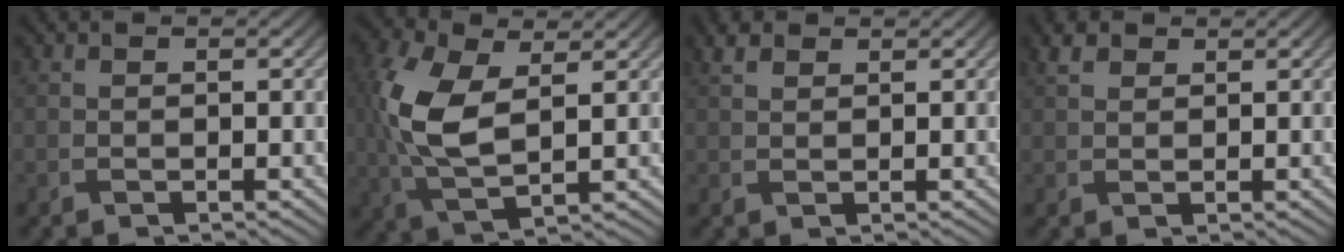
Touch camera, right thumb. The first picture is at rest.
{"total": 10.7, "force": [1.9, 5.6, 9.0], "torque": [-0.241, 0.000, 0.036]}
{"total": 1.8, "force": [1.3, 0.7, 0.9], "torque": [-0.025, 0.009, 0.029]}
{"total": 1.9, "force": [1.3, 1.0, 0.9], "torque": [-0.023, 0.008, 0.028]}